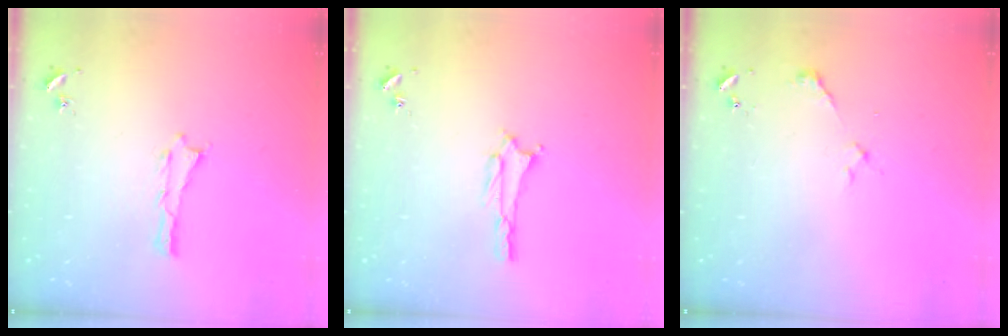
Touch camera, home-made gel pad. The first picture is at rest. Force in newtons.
{"total": 1.5, "press": 1.5, "slide": 0.3}
{"total": 2.3, "press": 2.3, "slide": 0.1}